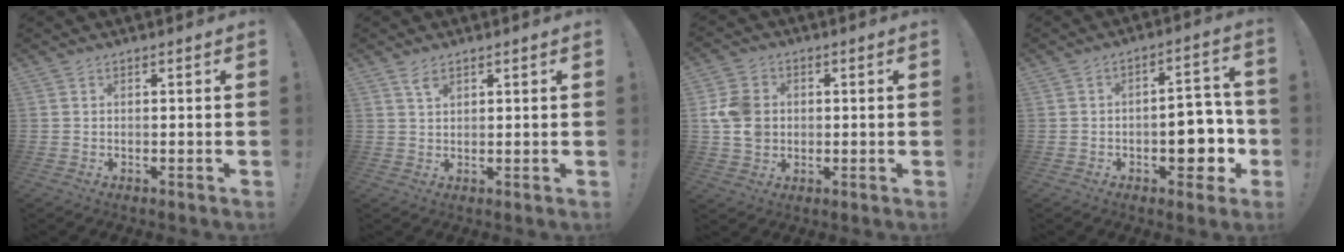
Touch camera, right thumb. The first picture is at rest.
{"total": 3.0, "force": [1.9, 1.2, 2.0], "torque": [-0.026, -0.007, 0.031]}
{"total": 9.8, "force": [0.7, 8.4, 5.0], "torque": [-0.085, 0.007, 0.017]}
{"total": 11.5, "force": [-3.2, 7.2, 8.4], "torque": [-0.081, 0.014, -0.049]}